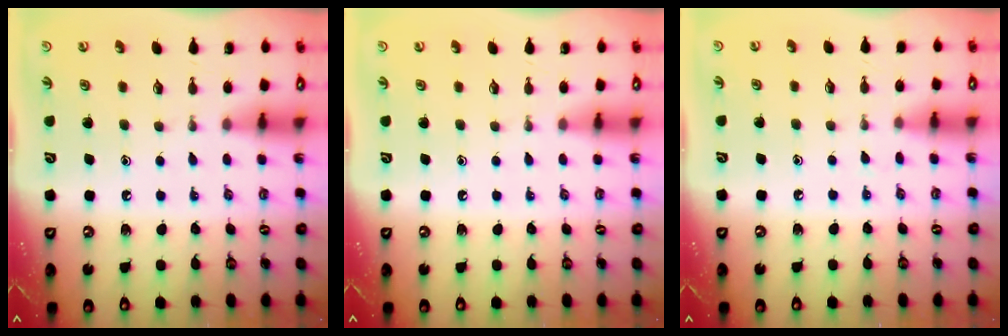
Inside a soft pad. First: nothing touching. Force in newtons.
{"total": 0.0}
{"total": 5.4, "press": 5.3, "slide": 0.8}